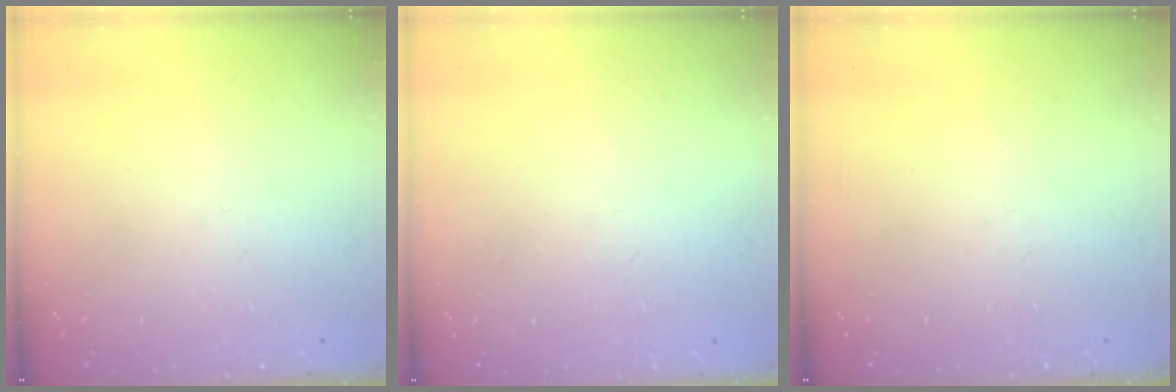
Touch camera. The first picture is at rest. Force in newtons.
{"total": 0.8, "press": 0.8, "slide": 0.0}
{"total": 0.0}